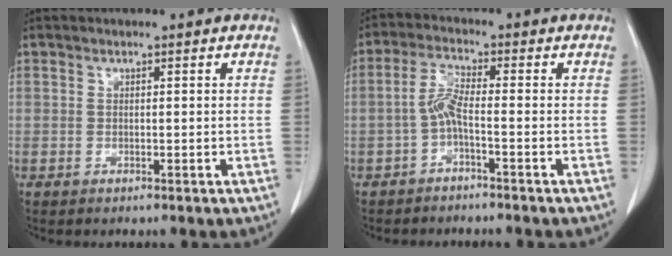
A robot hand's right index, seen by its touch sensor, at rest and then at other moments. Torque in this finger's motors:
{"motor_torque": [0.64, -0.36, 0.36, 0.11]}